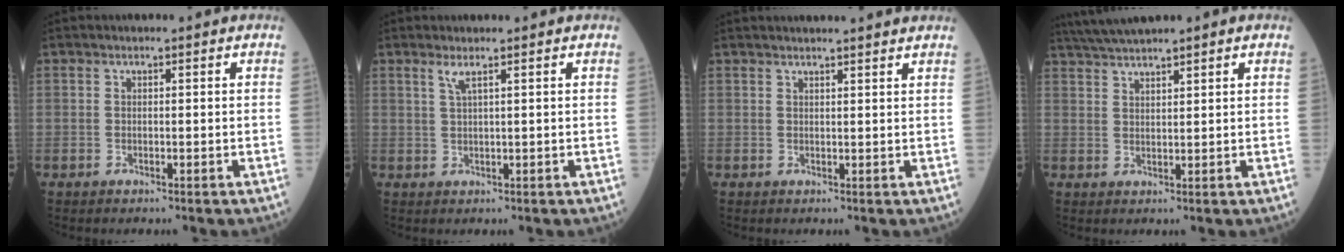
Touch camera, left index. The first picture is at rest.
{"total": 1.5, "force": [0.9, -0.2, 1.2], "torque": [-0.032, -0.004, 0.019]}
{"total": 7.5, "force": [7.2, -0.1, 2.4], "torque": [-0.028, 0.026, 0.072]}
{"total": 5.5, "force": [4.7, 0.1, 2.7], "torque": [-0.062, 0.032, 0.092]}